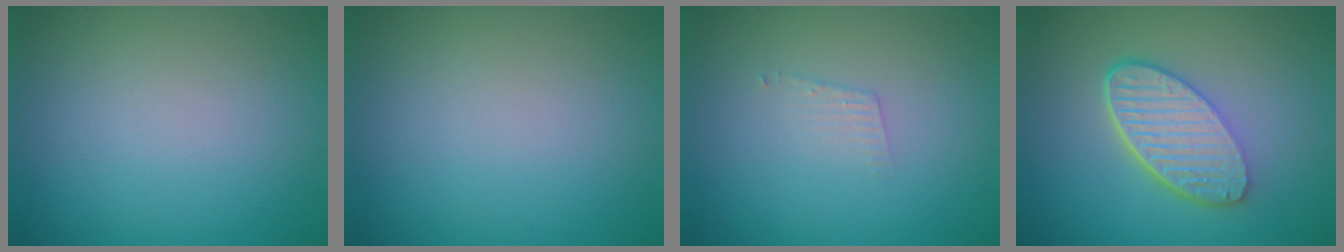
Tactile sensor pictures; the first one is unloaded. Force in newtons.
{"total": 0.0}
{"total": 0.9, "press": 0.9, "slide": 0.1}
{"total": 6.0, "press": 4.4, "slide": 4.1}